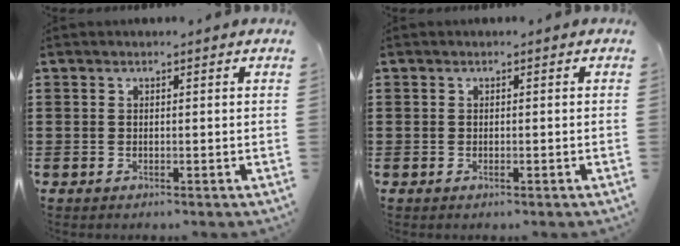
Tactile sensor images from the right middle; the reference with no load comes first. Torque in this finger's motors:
{"motor_torque": [-0.04, 0.14, -0.11, -0.01]}